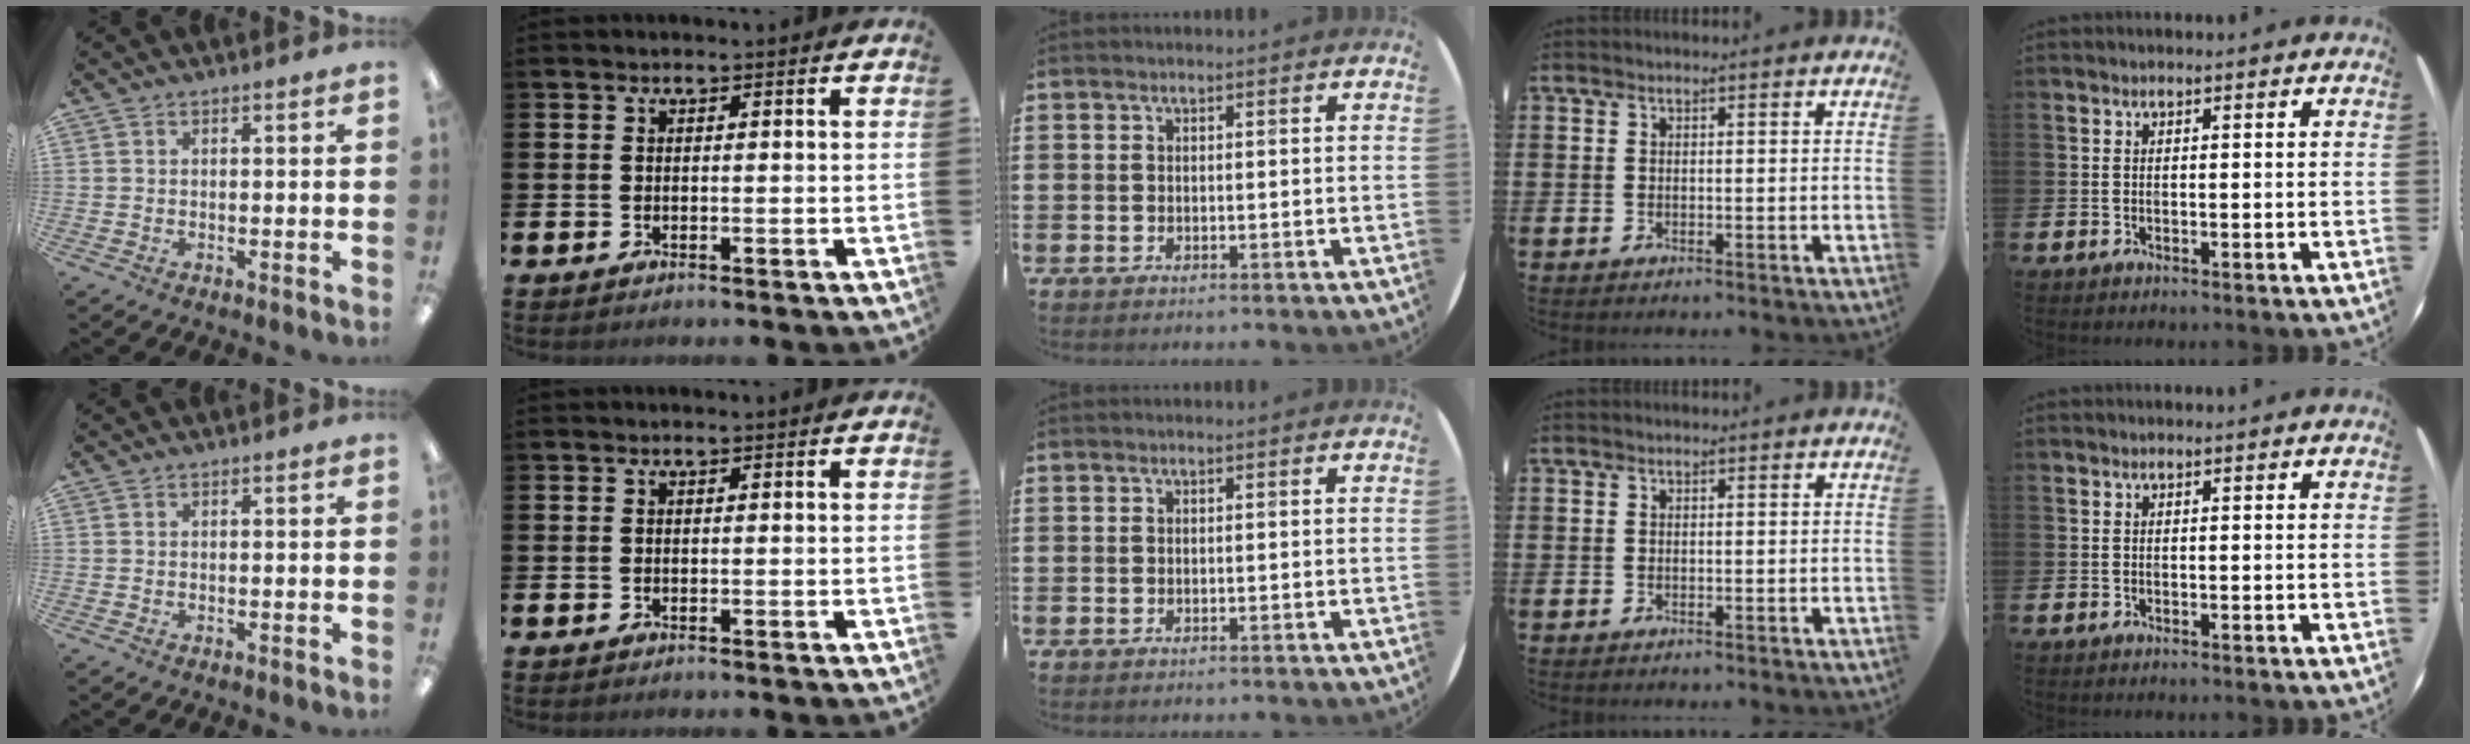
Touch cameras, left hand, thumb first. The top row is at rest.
{}